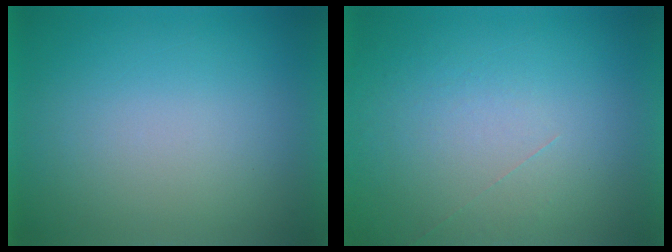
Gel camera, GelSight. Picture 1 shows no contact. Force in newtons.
{"total": 1.2}